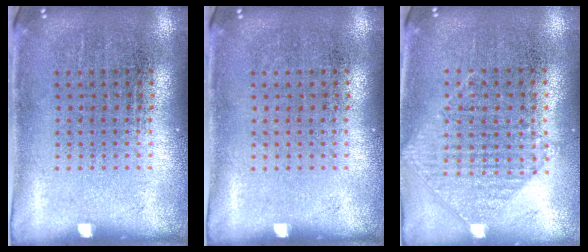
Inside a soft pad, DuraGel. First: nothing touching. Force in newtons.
{"total": 0.0}
{"total": 0.8, "press": 0.7, "slide": 0.2}